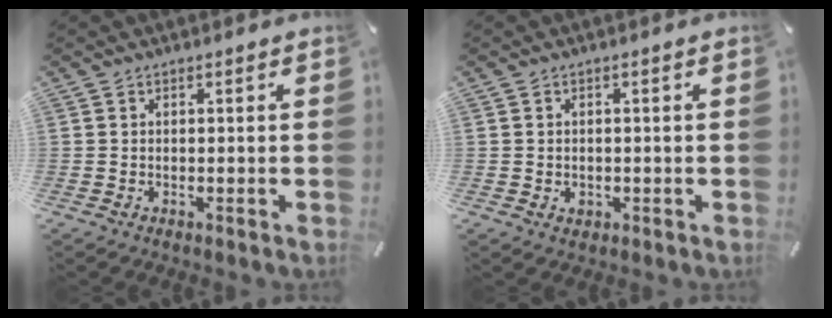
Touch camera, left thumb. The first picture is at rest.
{"total": 1.4, "force": [-0.3, 1.3, 0.6], "torque": [-0.013, 0.005, -0.007]}